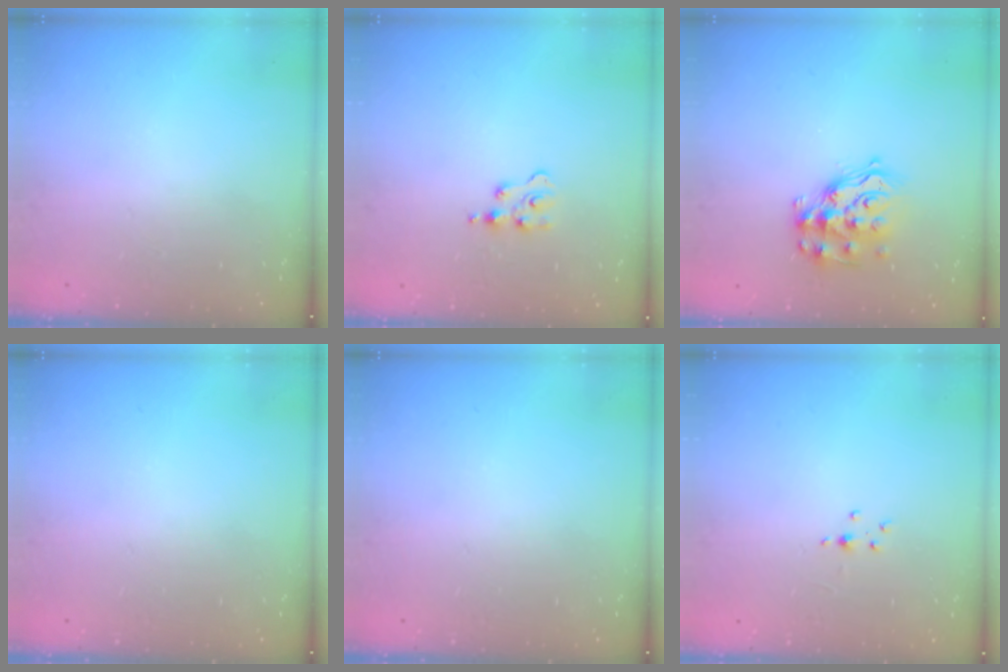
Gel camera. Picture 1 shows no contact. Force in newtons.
{"total": 2.3, "press": 2.3, "slide": 0.3}
{"total": 13.4, "press": 13.4, "slide": 0.9}
{"total": 0.0}
{"total": 0.0}
{"total": 2.0, "press": 2.0, "slide": 0.3}